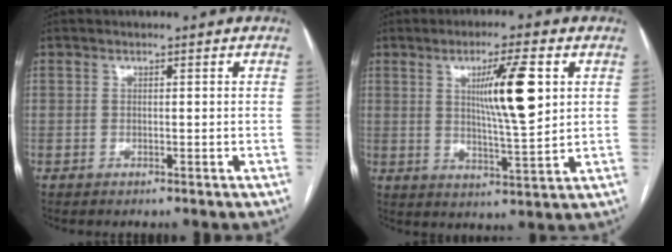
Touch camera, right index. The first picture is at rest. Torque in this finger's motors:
{"motor_torque": [0.68, 0.43, 0.29, 0.09]}